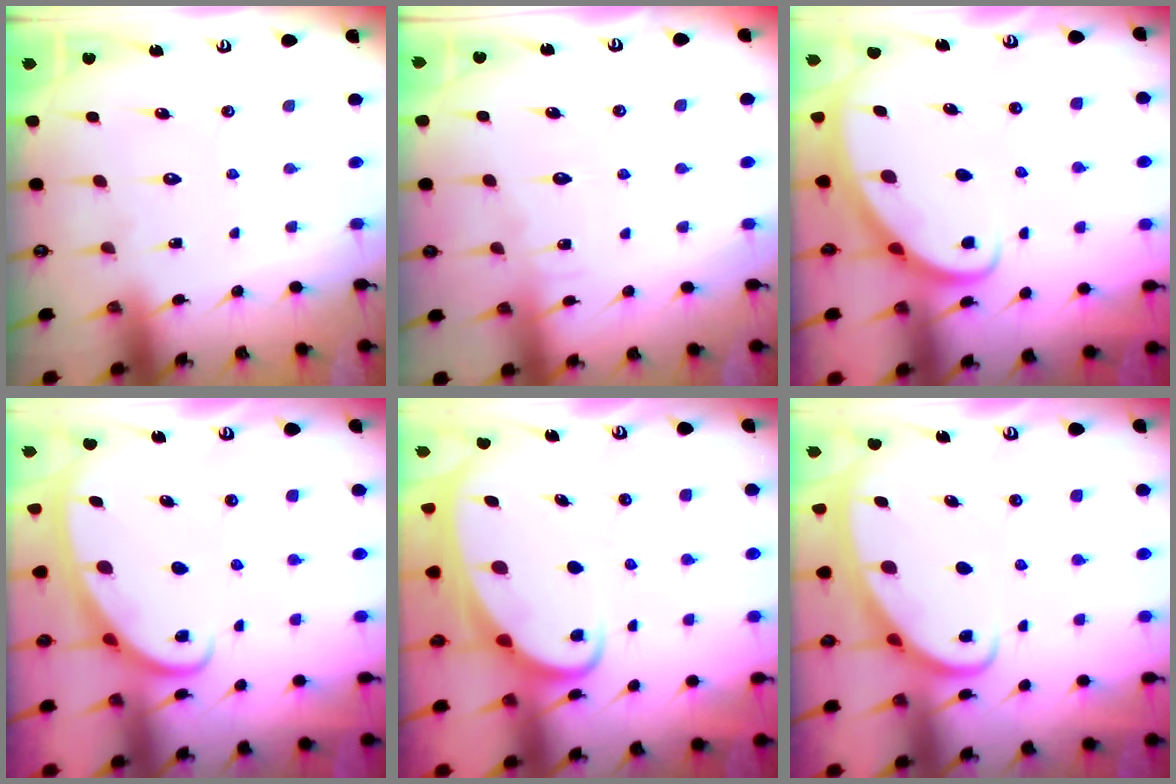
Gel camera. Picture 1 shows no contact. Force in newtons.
{"total": 4.3, "press": 4.3, "slide": 0.4}
{"total": 2.9, "press": 2.9, "slide": 0.2}
{"total": 2.7, "press": 2.7, "slide": 0.3}
{"total": 3.1, "press": 3.0, "slide": 0.4}
{"total": 3.0, "press": 3.0, "slide": 0.3}